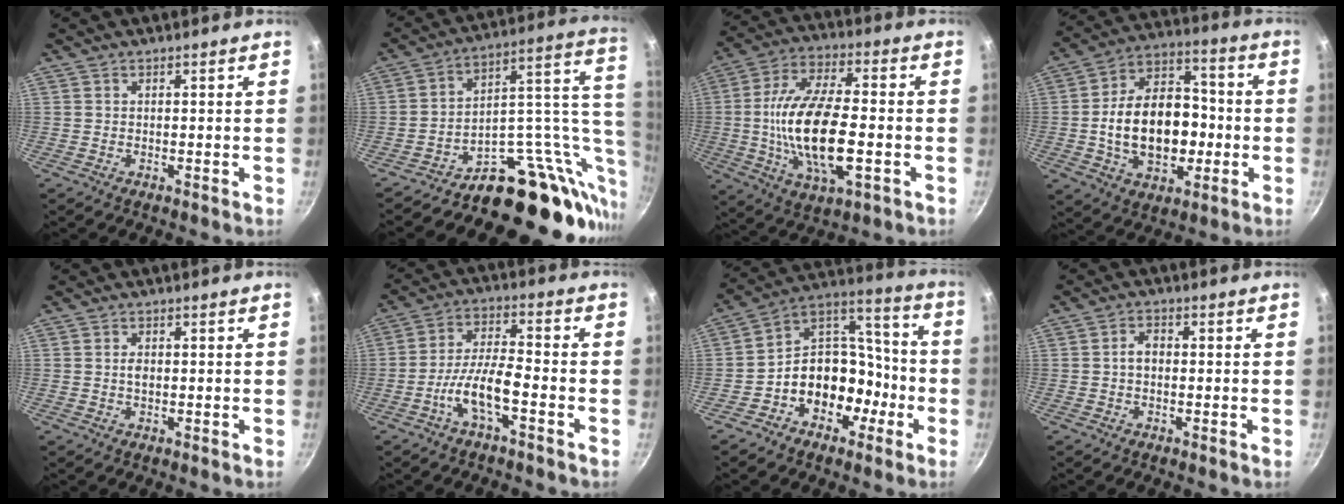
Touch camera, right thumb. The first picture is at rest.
{"total": 23.1, "force": [-4.7, 14.6, 17.3], "torque": [-0.166, 0.043, -0.076]}
{"total": 19.2, "force": [-2.8, 8.2, 17.2], "torque": [-0.318, 0.015, -0.056]}
{"total": 19.1, "force": [-2.5, 13.1, 13.7], "torque": [-0.190, 0.043, -0.039]}
{"total": 1.5, "force": [0.0, 0.9, 1.1], "torque": [-0.018, 0.004, 0.000]}
{"total": 8.8, "force": [-4.0, 2.5, 7.4], "torque": [-0.148, 0.036, -0.081]}
{"total": 15.5, "force": [-6.1, 11.9, 7.9], "torque": [-0.063, 0.081, -0.101]}
{"total": 2.7, "force": [-0.2, 1.9, 2.0], "torque": [-0.028, 0.013, -0.005]}